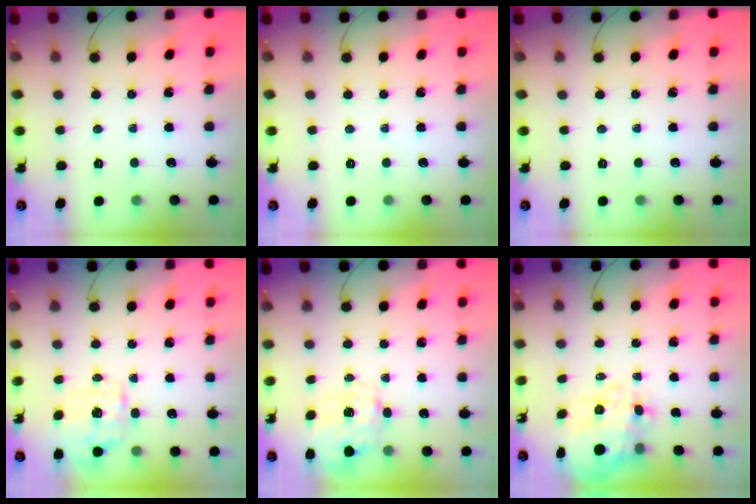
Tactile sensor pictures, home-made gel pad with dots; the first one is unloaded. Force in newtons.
{"total": 0.0}
{"total": 0.0}
{"total": 2.2, "press": 2.1, "slide": 0.4}
{"total": 4.0, "press": 3.9, "slide": 0.9}
{"total": 11.5, "press": 11.1, "slide": 3.0}